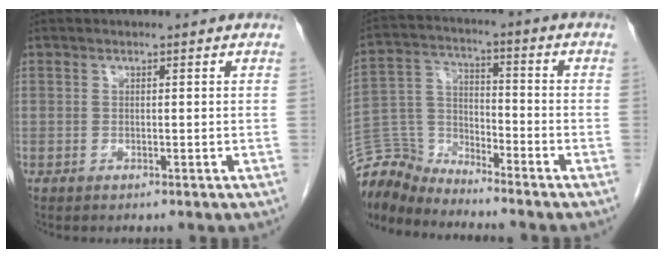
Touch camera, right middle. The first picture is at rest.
{"total": 9.1, "force": [-9.0, 0.6, -0.5], "torque": [-0.003, 0.022, -0.182]}